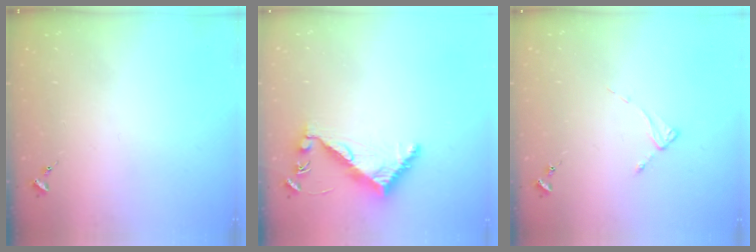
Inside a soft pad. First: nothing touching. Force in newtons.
{"total": 7.5, "press": 7.4, "slide": 0.6}
{"total": 2.3, "press": 2.3, "slide": 0.3}